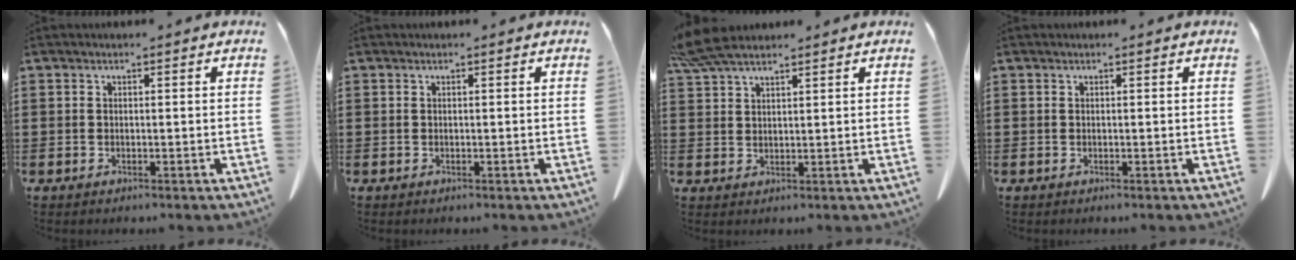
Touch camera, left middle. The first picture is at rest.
{"total": 0.0}
{"total": 5.7, "force": [4.7, 1.1, 3.0], "torque": [-0.079, -0.009, 0.088]}
{"total": 0.0}